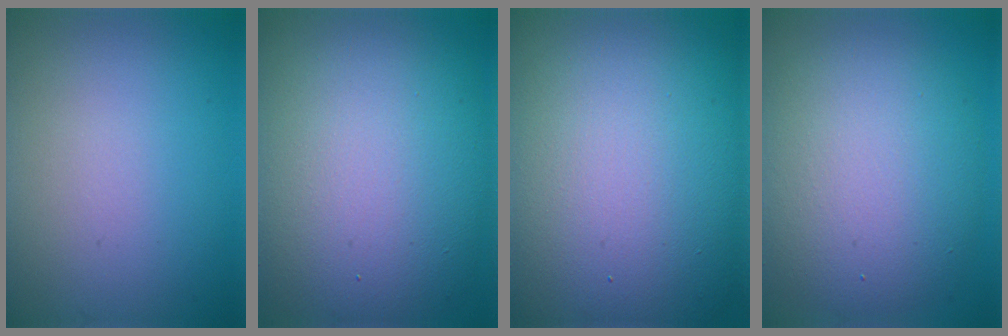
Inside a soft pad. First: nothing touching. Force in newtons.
{"total": 14.3, "press": 14.3, "slide": 0.6}
{"total": 21.4, "press": 21.4, "slide": 0.5}
{"total": 9.4, "press": 9.3, "slide": 0.6}